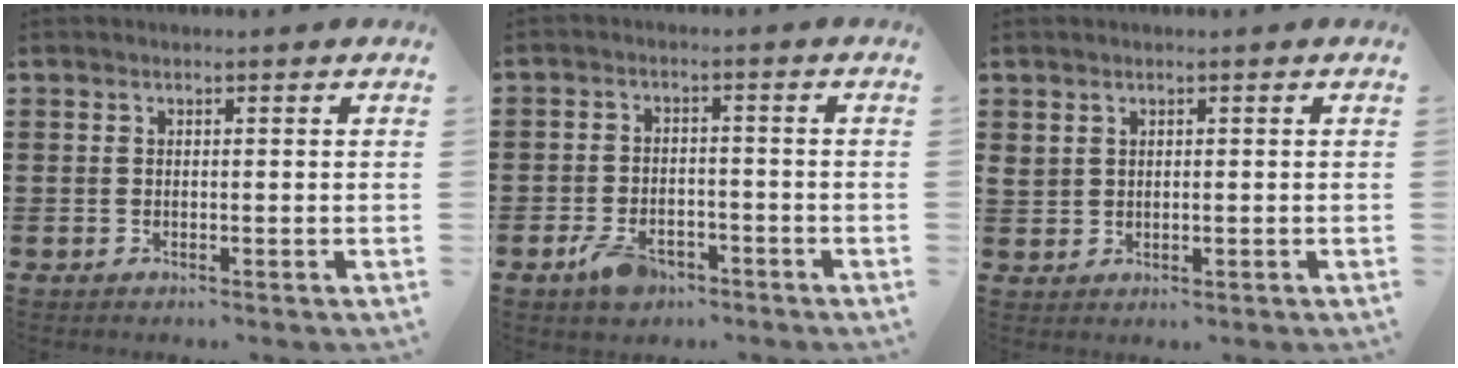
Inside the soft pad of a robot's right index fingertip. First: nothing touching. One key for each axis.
{"total": 4.0, "fx": -2.8, "fy": 2.1, "fz": 2.0, "tx": -0.047, "ty": 0.003, "tz": -0.055}
{"total": 1.3, "fx": 1.0, "fy": 0.8, "fz": 0.4, "tx": -0.012, "ty": 0.003, "tz": 0.018}